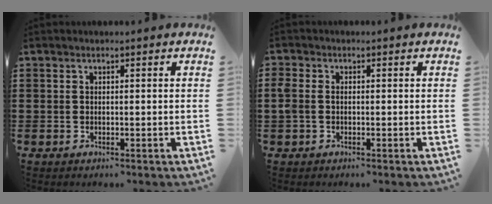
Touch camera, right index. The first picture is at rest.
{"total": 1.7, "force": [-0.2, 1.4, 1.0], "torque": [-0.030, 0.002, -0.007]}